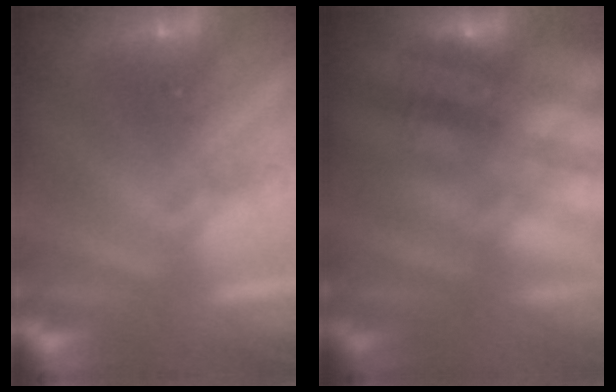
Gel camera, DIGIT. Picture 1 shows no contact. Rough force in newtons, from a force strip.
{"total": 2.8}